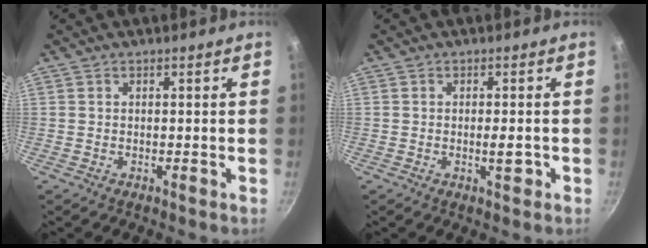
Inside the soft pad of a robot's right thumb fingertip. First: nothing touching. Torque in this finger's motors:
{"motor_torque": [4.13, 0.88, 0.96, -1.07, 0.28]}